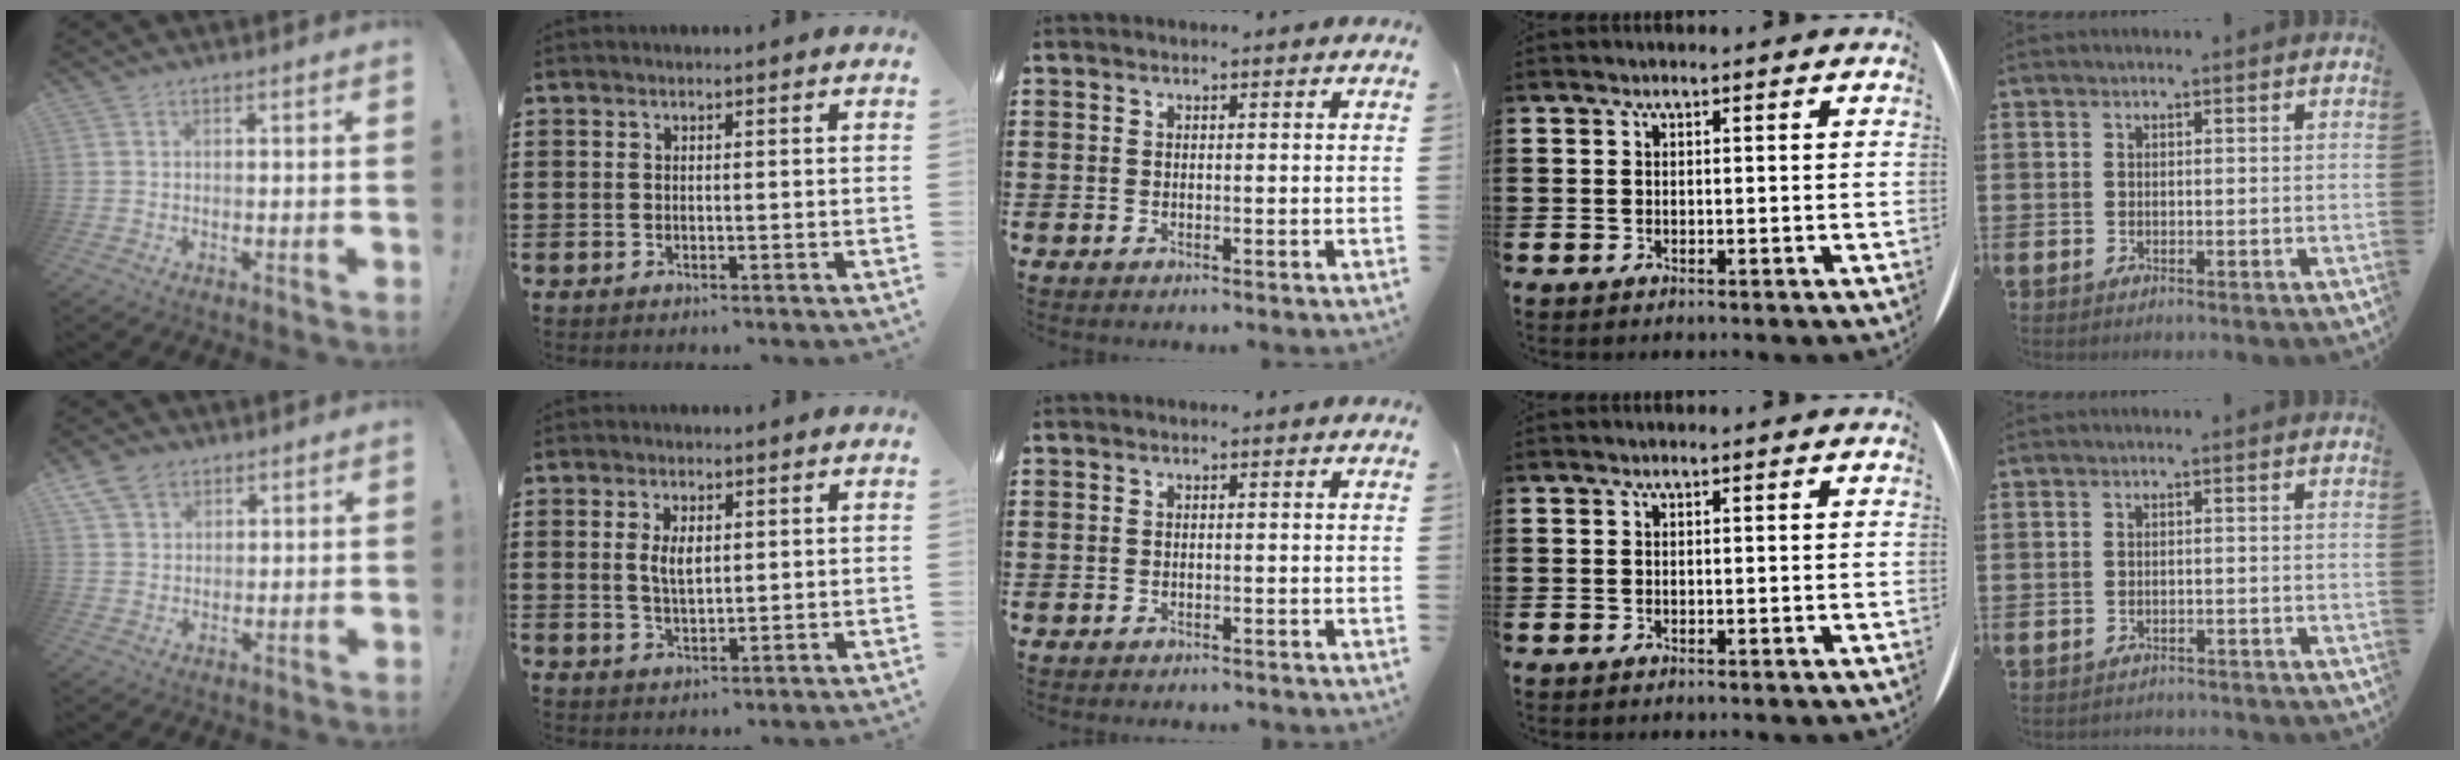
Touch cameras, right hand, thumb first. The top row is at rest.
{"thumb": {"total": 7.0, "force": [4.2, 5.0, 2.5], "torque": [-0.051, -0.011, 0.087]}, "index": {"total": 3.7, "force": [0.9, 1.8, 3.1], "torque": [-0.055, 0.005, 0.013]}, "middle": {"total": 0.7, "force": [-0.7, -0.1, 0.1], "torque": [-0.004, -0.002, -0.013]}, "little": {"total": 1.0, "force": [-1.0, 0.0, -0.1], "torque": [-0.003, 0.002, -0.022]}}